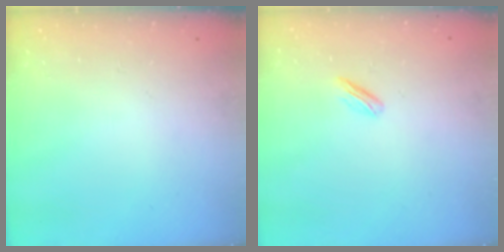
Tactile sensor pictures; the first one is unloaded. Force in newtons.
{"total": 2.4, "press": 2.3, "slide": 0.7}